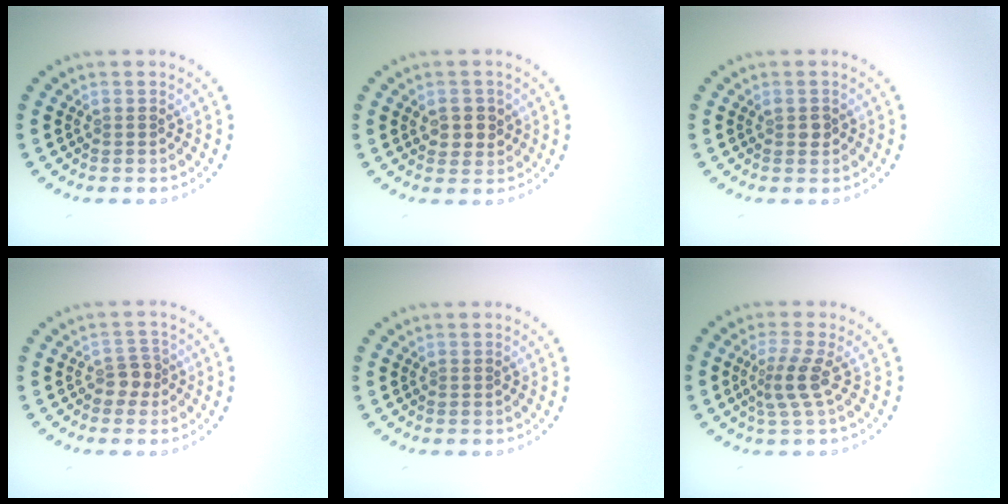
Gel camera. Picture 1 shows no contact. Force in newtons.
{"total": 2.4, "press": 2.2, "slide": 0.8}
{"total": 1.0, "press": 1.0, "slide": 0.2}
{"total": 1.8, "press": 1.4, "slide": 1.0}
{"total": 0.0}
{"total": 2.6, "press": 1.8, "slide": 1.8}